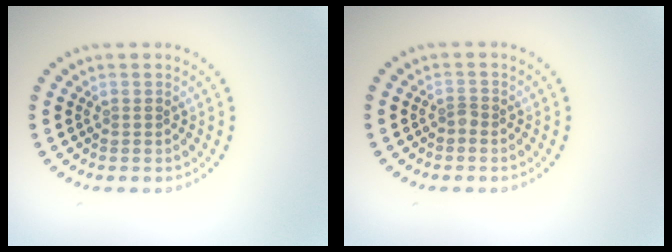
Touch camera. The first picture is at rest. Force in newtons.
{"total": 0.7, "press": 0.5, "slide": 0.5}